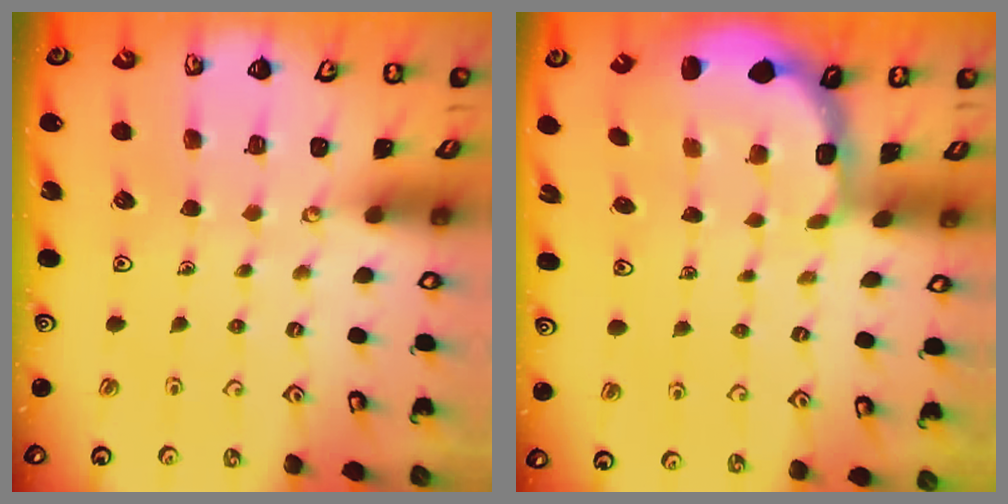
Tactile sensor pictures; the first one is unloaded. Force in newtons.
{"total": 2.4, "press": 1.8, "slide": 1.6}